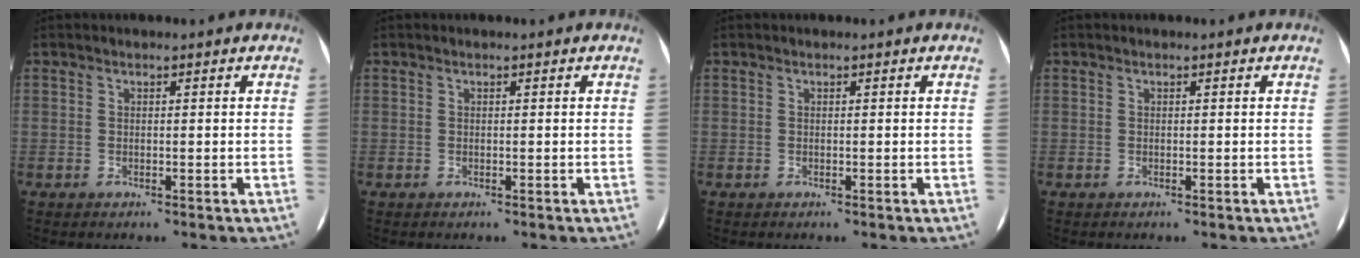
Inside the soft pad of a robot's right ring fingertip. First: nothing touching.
{"total": 0.0}
{"total": 0.0}
{"total": 0.0}